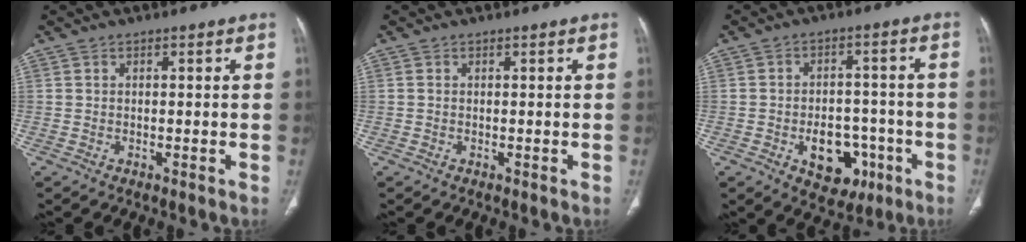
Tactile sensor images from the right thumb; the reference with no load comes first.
{"total": 0.0}
{"total": 10.3, "force": [-4.0, 7.1, 6.3], "torque": [-0.054, 0.030, -0.045]}